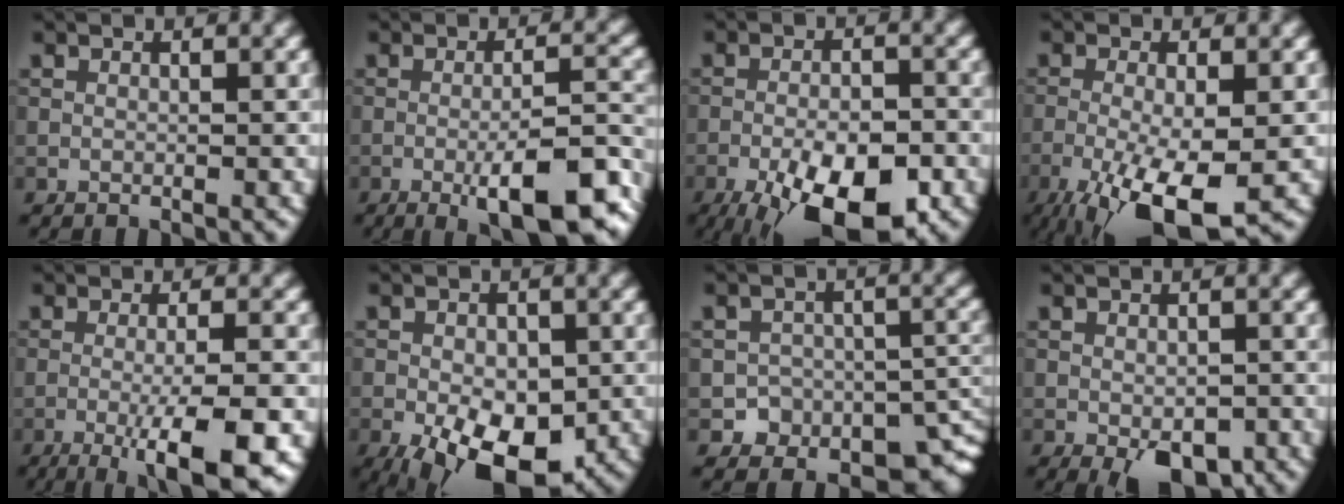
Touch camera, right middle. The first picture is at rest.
{"total": 9.2, "force": [-4.0, 2.1, 8.0], "torque": [-0.124, -0.001, -0.060]}
{"total": 12.2, "force": [-7.0, 4.6, 8.9], "torque": [-0.133, -0.027, -0.107]}
{"total": 8.5, "force": [-4.0, 2.5, 7.1], "torque": [-0.135, -0.016, -0.066]}
{"total": 8.1, "force": [-3.3, 1.7, 7.2], "torque": [-0.101, -0.002, -0.048]}
{"total": 10.9, "force": [-4.6, 5.6, 8.2], "torque": [-0.114, -0.025, -0.071]}
{"total": 7.8, "force": [-4.8, 5.4, 2.8], "torque": [-0.009, -0.006, -0.063]}
{"total": 5.4, "force": [-2.7, 2.5, 4.0], "torque": [-0.055, -0.013, -0.032]}